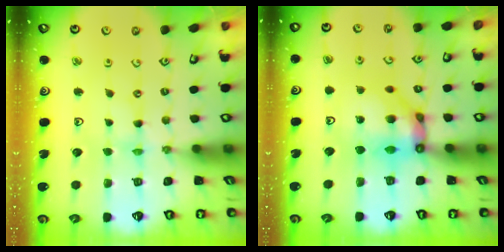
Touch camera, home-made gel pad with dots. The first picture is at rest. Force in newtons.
{"total": 10.6, "press": 10.6, "slide": 0.9}